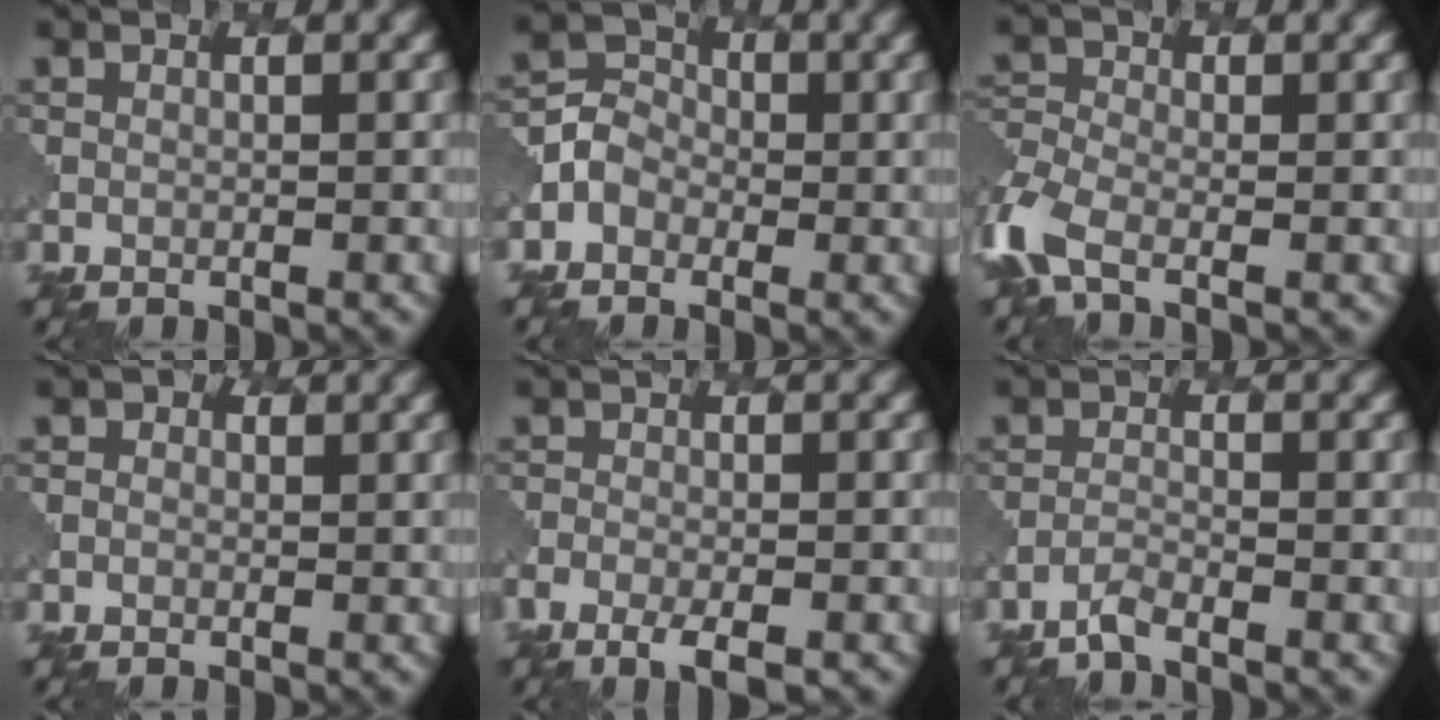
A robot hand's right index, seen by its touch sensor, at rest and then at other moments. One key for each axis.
{"total": 2.4, "fx": -0.9, "fy": 2.2, "fz": 0.6, "tx": -0.016, "ty": 0.007, "tz": -0.024}
{"total": 4.5, "fx": -2.5, "fy": 2.1, "fz": 3.0, "tx": -0.082, "ty": -0.011, "tz": -0.064}
{"total": 1.6, "fx": 0.3, "fy": 1.5, "fz": 0.3, "tx": 0.010, "ty": 0.004, "tz": -0.008}
{"total": 3.4, "fx": -2.4, "fy": 1.0, "fz": 2.1, "tx": -0.044, "ty": -0.011, "tz": -0.042}
{"total": 1.6, "fx": -1.5, "fy": 0.2, "fz": 0.5, "tx": -0.013, "ty": -0.004, "tz": -0.038}